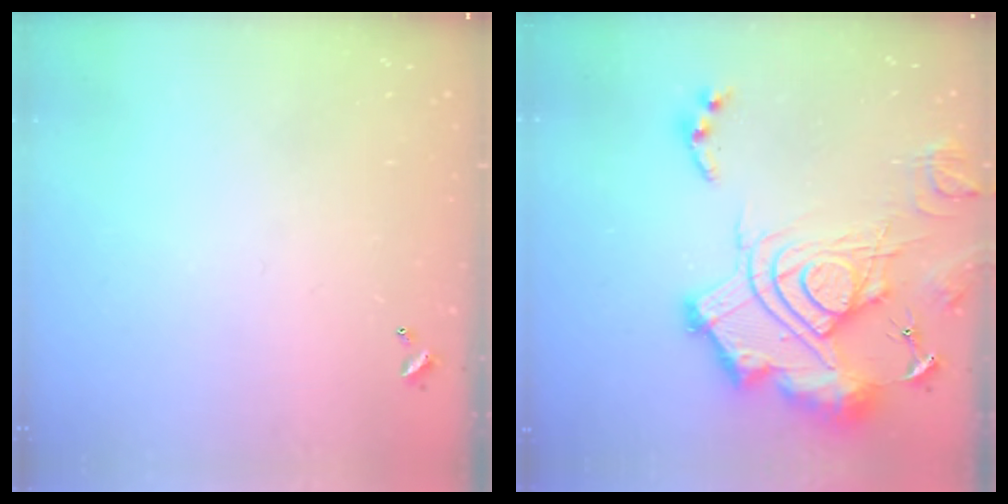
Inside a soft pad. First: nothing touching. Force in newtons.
{"total": 26.0, "press": 25.8, "slide": 3.2}